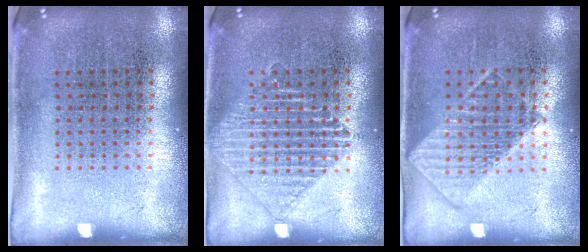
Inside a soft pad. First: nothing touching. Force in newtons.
{"total": 2.3, "press": 2.3, "slide": 0.3}
{"total": 1.0, "press": 1.0, "slide": 0.1}